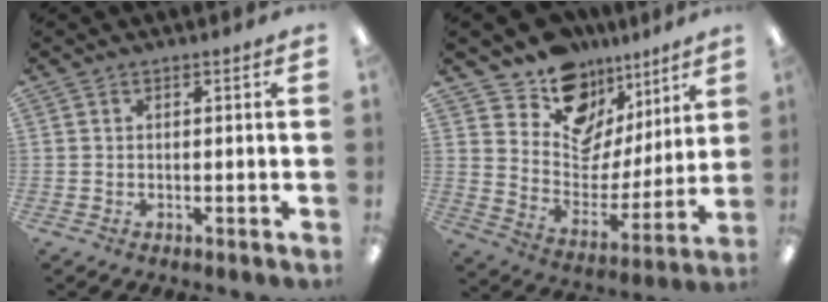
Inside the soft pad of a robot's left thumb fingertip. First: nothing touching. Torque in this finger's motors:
{"motor_torque": [0.16, 0.33, 1.26, -1.51, 0.05]}